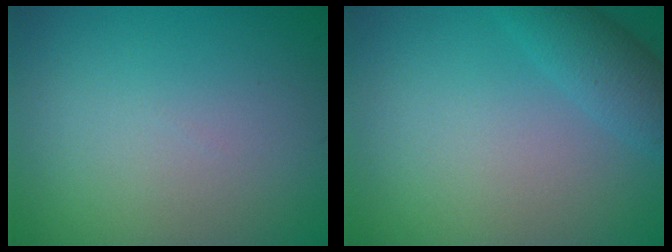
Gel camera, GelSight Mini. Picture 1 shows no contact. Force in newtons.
{"total": 3.0, "press": 3.0, "slide": 0.2}